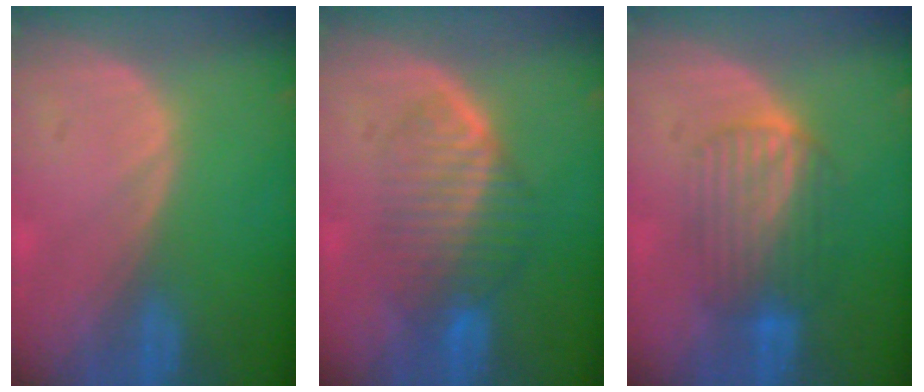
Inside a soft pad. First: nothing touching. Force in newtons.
{"total": 7.0, "press": 6.5, "slide": 2.5}
{"total": 6.6, "press": 6.5, "slide": 1.3}